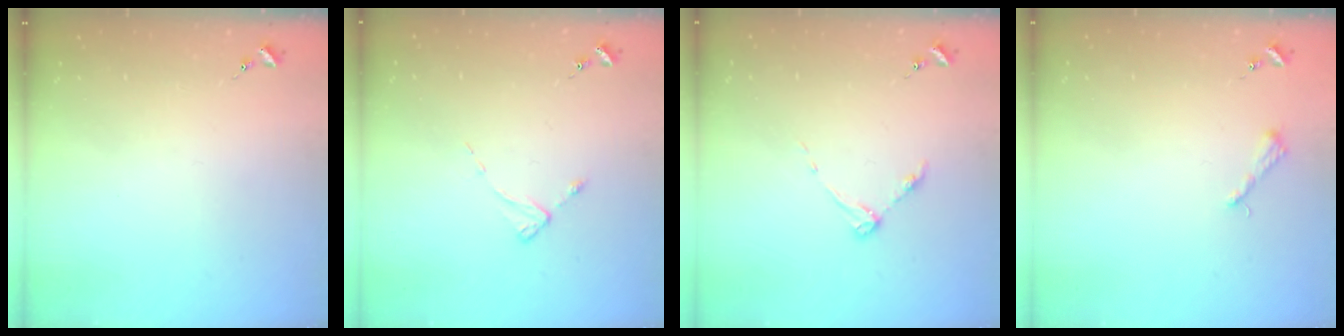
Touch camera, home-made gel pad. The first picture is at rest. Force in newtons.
{"total": 2.1, "press": 2.0, "slide": 0.4}
{"total": 4.9, "press": 4.8, "slide": 0.7}
{"total": 3.6, "press": 3.6, "slide": 0.4}